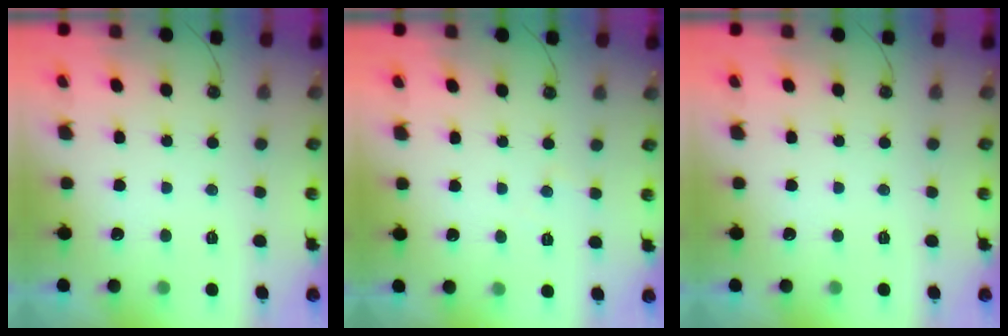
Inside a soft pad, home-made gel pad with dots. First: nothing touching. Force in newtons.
{"total": 3.3, "press": 3.3, "slide": 0.5}
{"total": 0.0}